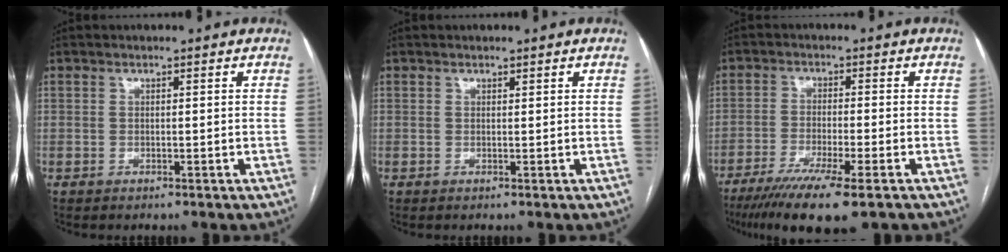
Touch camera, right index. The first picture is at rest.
{"total": 0.0}
{"total": 11.3, "force": [-7.7, 0.6, 8.3], "torque": [-0.132, -0.027, -0.120]}